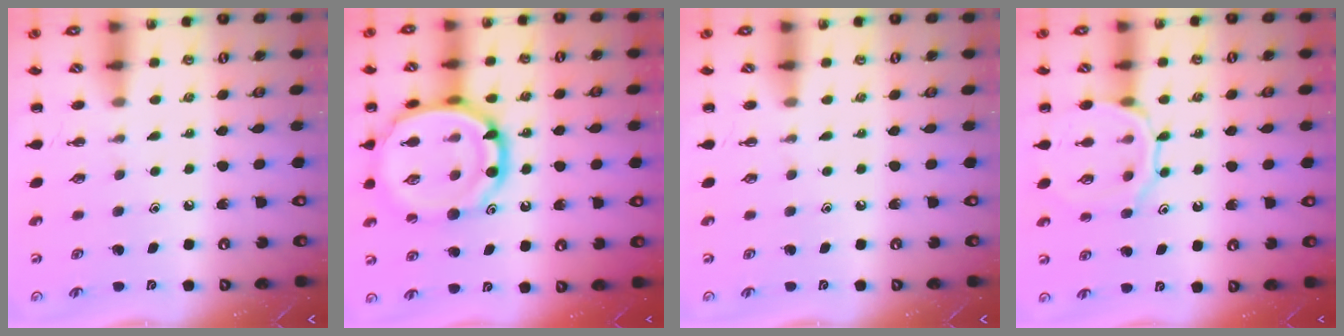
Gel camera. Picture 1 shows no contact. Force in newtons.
{"total": 20.0, "press": 19.8, "slide": 2.5}
{"total": 0.0}
{"total": 11.4, "press": 11.4, "slide": 0.8}